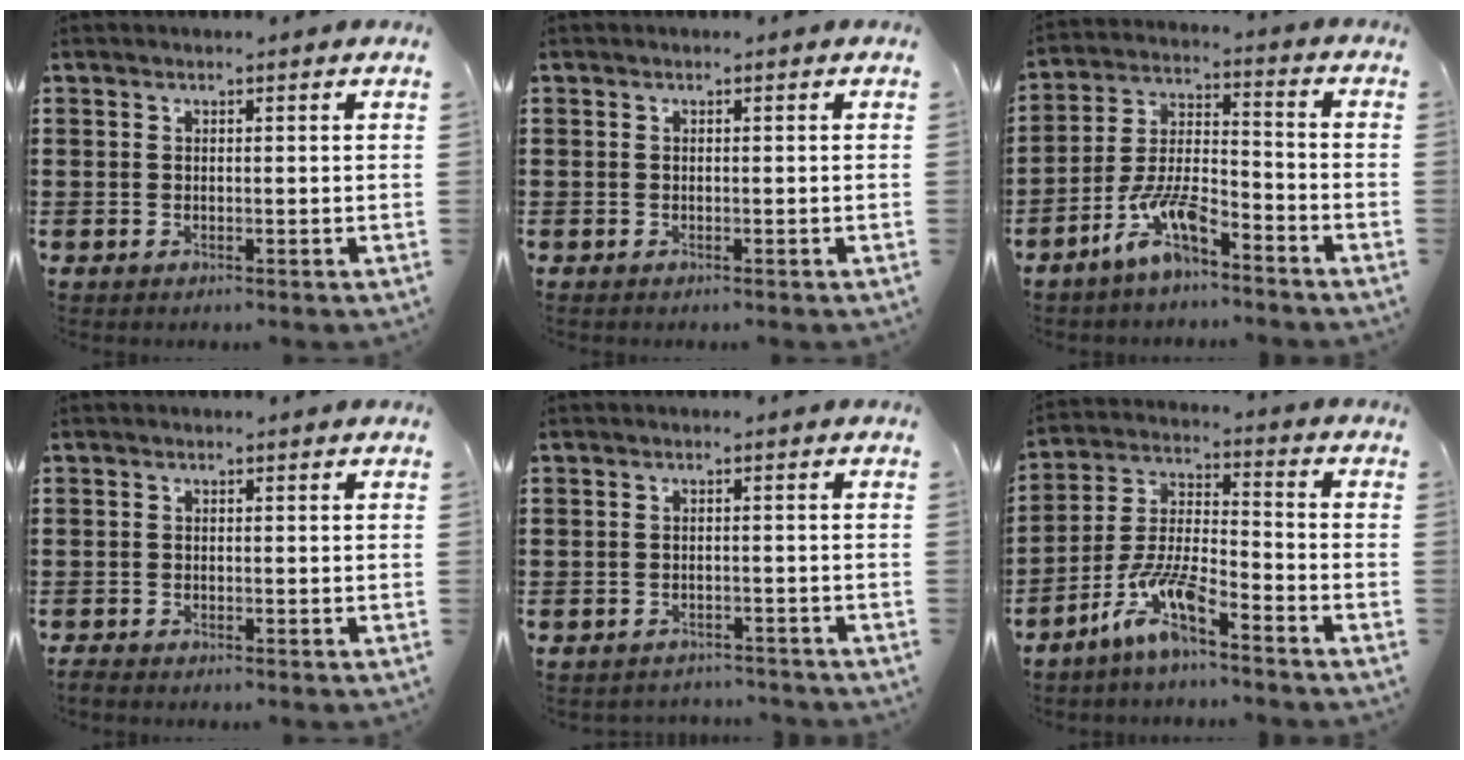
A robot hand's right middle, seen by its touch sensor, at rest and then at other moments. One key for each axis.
{"total": 0.0}
{"total": 8.8, "fx": -6.2, "fy": 2.5, "fz": 5.7, "tx": -0.133, "ty": -0.003, "tz": -0.123}
{"total": 0.8, "fx": -0.7, "fy": 0.1, "fz": 0.1, "tx": -0.005, "ty": -0.002, "tz": -0.015}
{"total": 1.6, "fx": -1.6, "fy": 0.3, "fz": 0.0, "tx": -0.007, "ty": 0.001, "tz": -0.036}
{"total": 9.6, "fx": -6.9, "fy": 1.8, "fz": 6.4, "tx": -0.150, "ty": -0.008, "tz": -0.139}